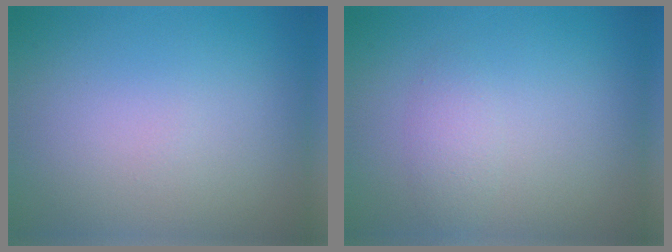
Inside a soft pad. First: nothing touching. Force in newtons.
{"total": 1.5, "press": 1.5, "slide": 0.0}